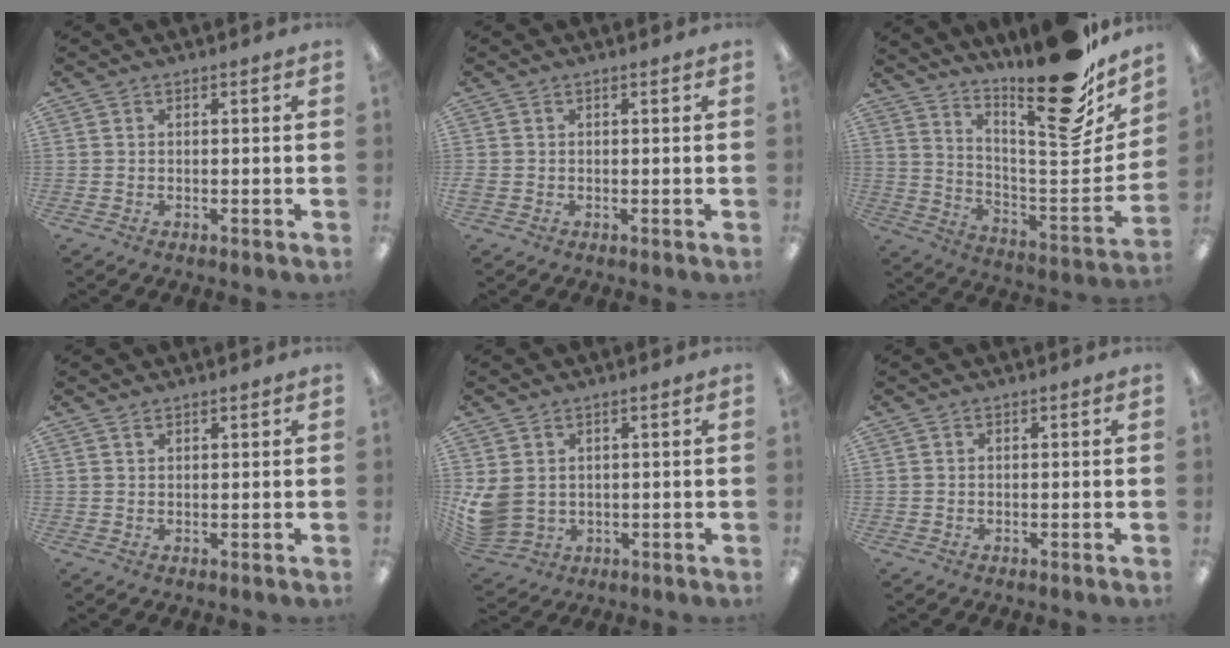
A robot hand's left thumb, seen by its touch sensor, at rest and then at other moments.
{"total": 0.9, "force": [-0.1, 0.8, 0.4], "torque": [-0.006, 0.003, -0.002]}
{"total": 24.2, "force": [18.3, 5.1, 15.0], "torque": [-0.202, -0.139, 0.287]}
{"total": 1.0, "force": [0.9, 0.3, 0.3], "torque": [-0.008, 0.000, 0.017]}
{"total": 7.0, "force": [1.2, 5.7, 3.8], "torque": [-0.091, -0.005, 0.027]}
{"total": 0.0}